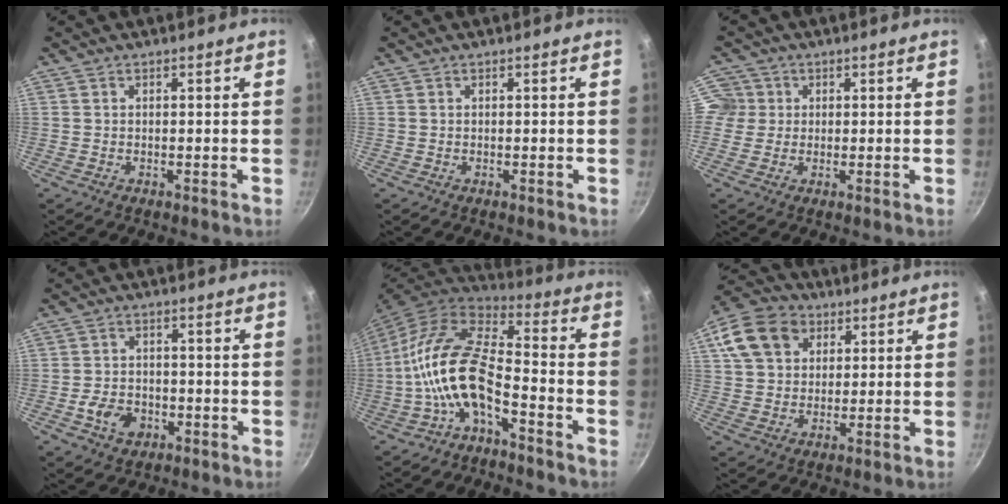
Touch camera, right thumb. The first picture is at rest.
{"total": 0.0}
{"total": 4.6, "force": [0.8, 4.4, 0.8], "torque": [0.019, 0.001, 0.004]}
{"total": 6.3, "force": [-2.3, 4.6, 3.6], "torque": [-0.053, 0.019, -0.038]}
{"total": 14.8, "force": [-4.9, 6.9, 12.1], "torque": [-0.231, 0.051, -0.108]}
{"total": 14.0, "force": [5.4, 10.8, 7.1], "torque": [-0.120, 0.014, 0.088]}